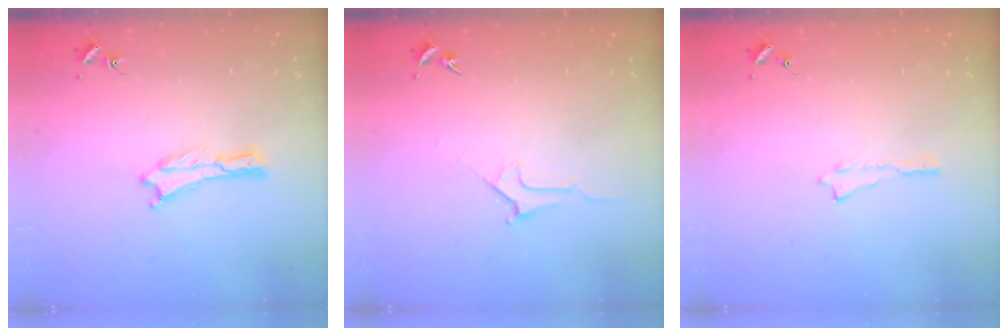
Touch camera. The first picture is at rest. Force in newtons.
{"total": 2.8, "press": 2.8, "slide": 0.4}
{"total": 0.0}